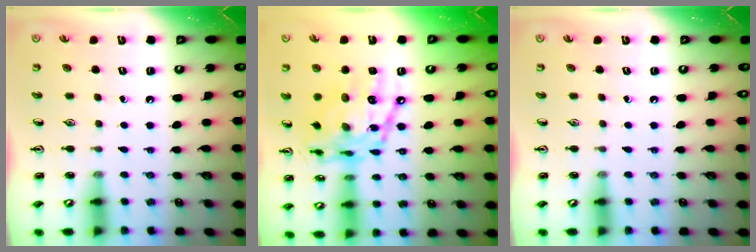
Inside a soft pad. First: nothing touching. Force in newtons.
{"total": 18.0, "press": 17.9, "slide": 1.5}
{"total": 0.0}